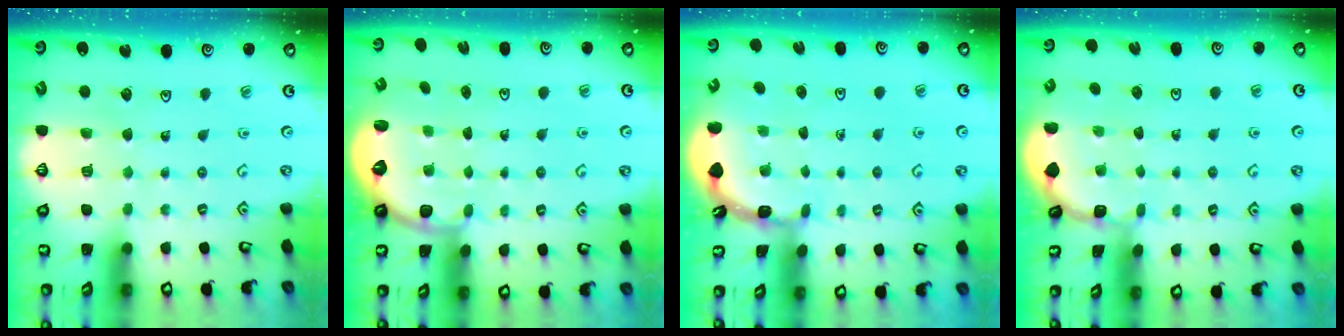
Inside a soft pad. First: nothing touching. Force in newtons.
{"total": 2.8, "press": 2.0, "slide": 2.0}
{"total": 1.7, "press": 1.7, "slide": 0.1}
{"total": 1.1, "press": 1.1, "slide": 0.1}